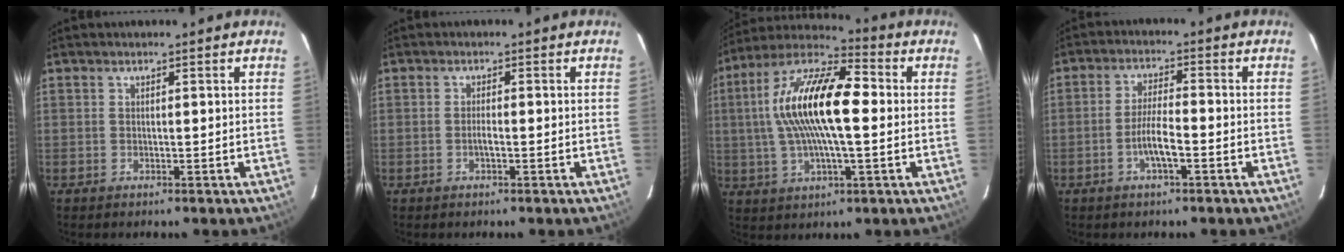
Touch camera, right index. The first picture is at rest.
{"total": 1.2, "force": [-0.5, 0.3, 1.0], "torque": [-0.021, 0.000, -0.010]}
{"total": 17.9, "force": [1.5, 5.8, 16.9], "torque": [-0.321, 0.019, 0.013]}
{"total": 5.1, "force": [-2.3, 0.9, 4.4], "torque": [-0.091, 0.001, -0.042]}